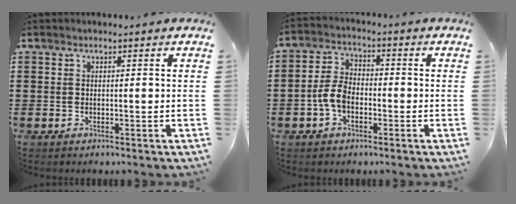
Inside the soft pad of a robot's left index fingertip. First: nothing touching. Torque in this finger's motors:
{"motor_torque": [1.39, 0.41, 0.44, 0.08]}